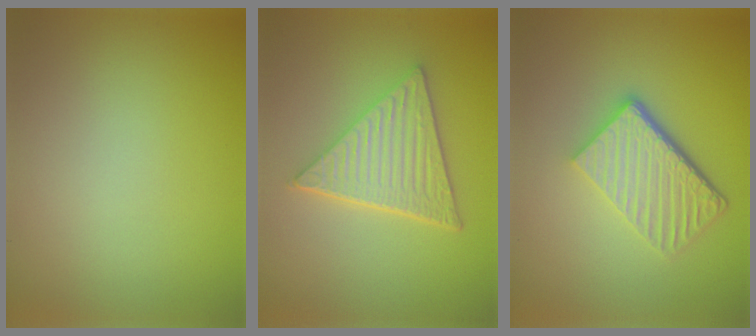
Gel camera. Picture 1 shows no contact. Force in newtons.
{"total": 6.3, "press": 4.7, "slide": 4.2}
{"total": 5.7, "press": 4.0, "slide": 4.1}